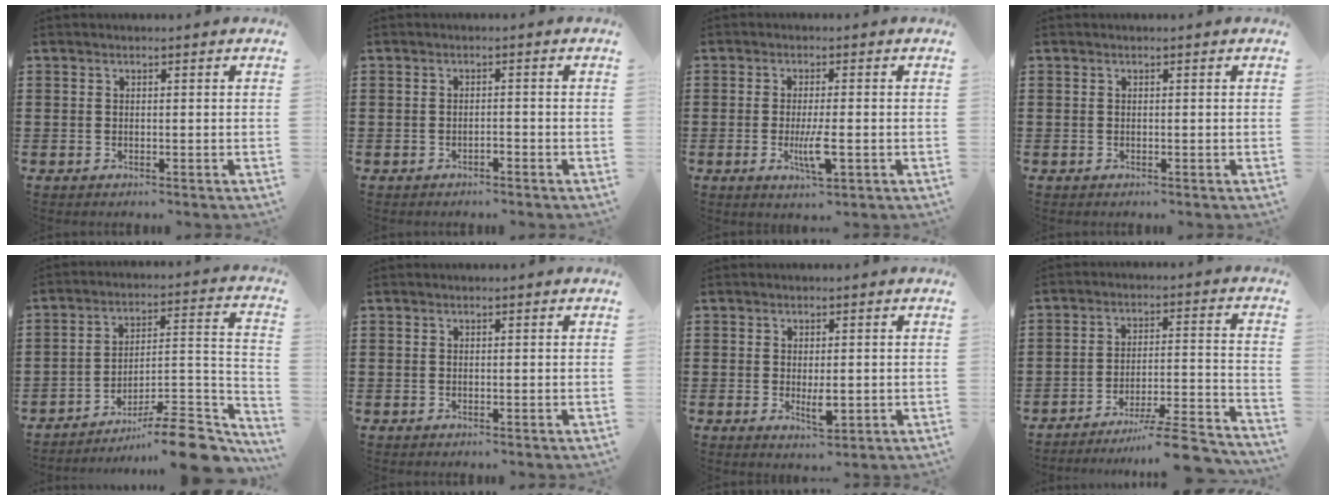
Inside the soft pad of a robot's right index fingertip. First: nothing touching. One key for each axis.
{"total": 1.2, "fx": -1.1, "fy": 0.0, "fz": 0.4, "tx": -0.012, "ty": -0.004, "tz": -0.022}
{"total": 5.2, "fx": -1.5, "fy": 0.9, "fz": 4.9, "tx": -0.110, "ty": -0.018, "tz": -0.031}
{"total": 0.0}
{"total": 10.9, "fx": -9.0, "fy": 1.6, "fz": 5.9, "tx": -0.073, "ty": 0.018, "tz": -0.172}
{"total": 0.0}
{"total": 3.2, "fx": -0.3, "fy": 1.2, "fz": 3.0, "tx": -0.045, "ty": -0.003, "tz": -0.006}
{"total": 8.1, "fx": -7.4, "fy": 0.2, "fz": 3.4, "tx": -0.046, "ty": 0.005, "tz": -0.141}